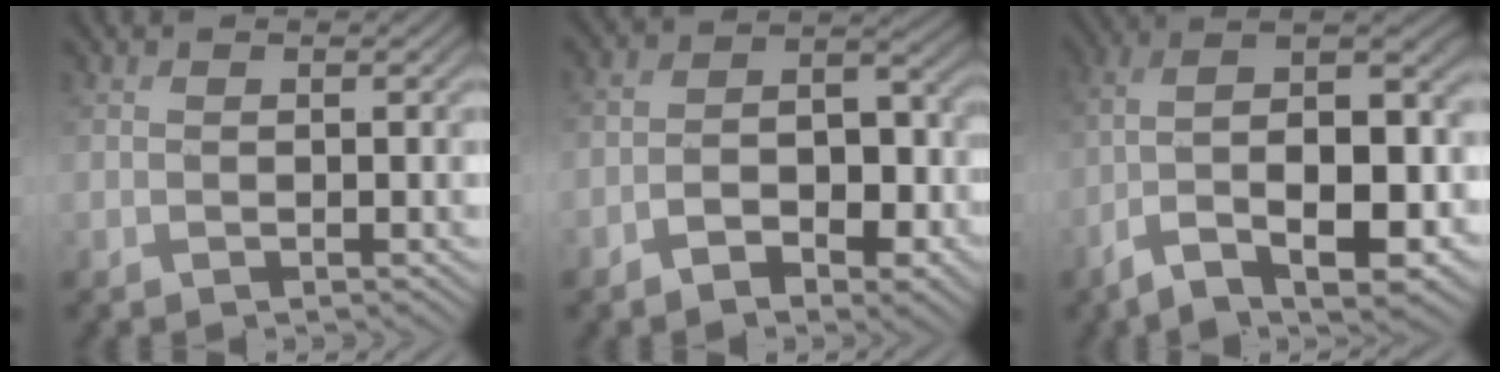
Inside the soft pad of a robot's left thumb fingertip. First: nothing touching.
{"total": 7.1, "force": [-4.0, 4.3, 4.1], "torque": [-0.056, -0.004, -0.076]}
{"total": 15.8, "force": [-6.7, 6.1, 13.0], "torque": [-0.231, -0.007, -0.107]}